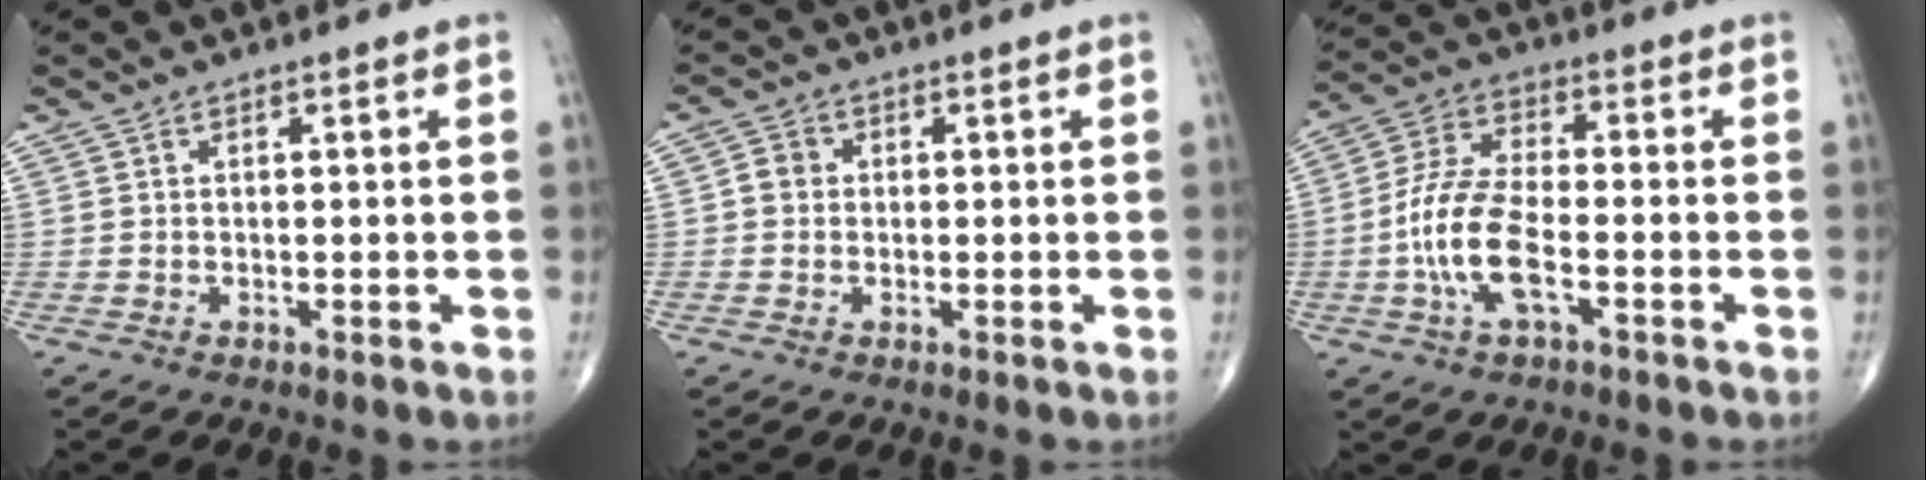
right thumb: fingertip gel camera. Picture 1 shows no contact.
{"total": 2.6, "force": [0.0, 2.3, 1.1], "torque": [-0.010, 0.006, -0.007]}
{"total": 11.6, "force": [-3.3, 4.9, 10.0], "torque": [-0.210, 0.028, -0.068]}